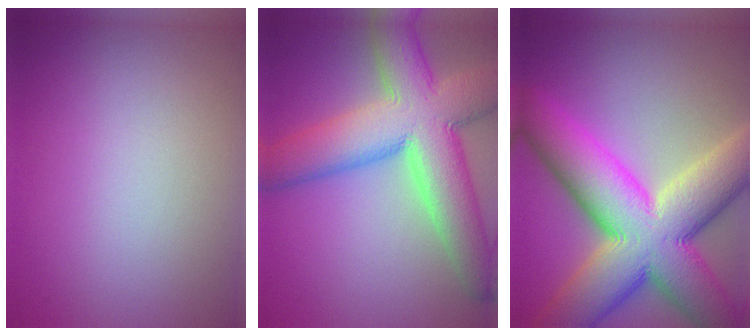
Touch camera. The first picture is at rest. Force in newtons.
{"total": 11.9, "press": 11.8, "slide": 0.6}
{"total": 15.1, "press": 15.1, "slide": 1.0}